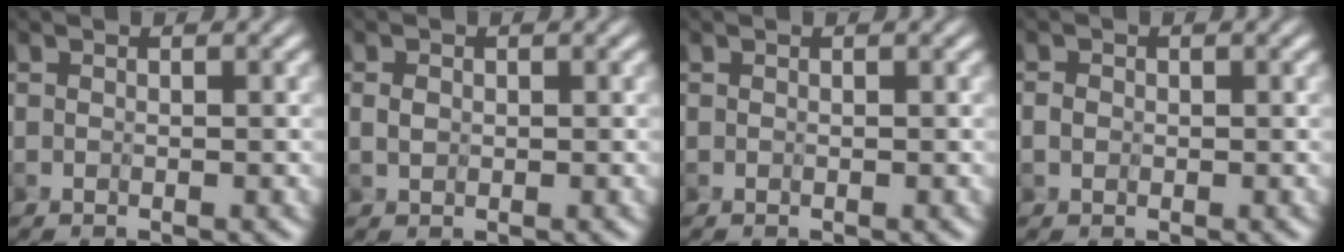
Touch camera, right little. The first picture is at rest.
{"total": 1.1, "force": [0.0, 0.9, 0.7], "torque": [-0.016, 0.002, 0.002]}
{"total": 0.0}
{"total": 1.1, "force": [-0.2, 0.9, 0.6], "torque": [-0.013, 0.001, -0.004]}